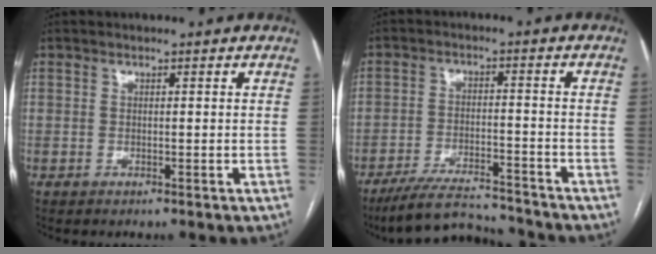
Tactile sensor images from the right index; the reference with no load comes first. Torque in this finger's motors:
{"motor_torque": [-0.54, -1.05, 0.07, -0.01]}